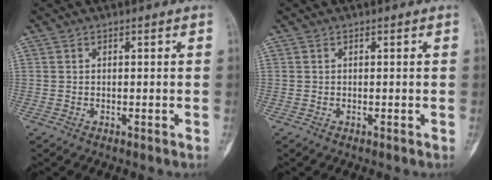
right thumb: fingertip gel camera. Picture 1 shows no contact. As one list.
[{"total": 0.0}]